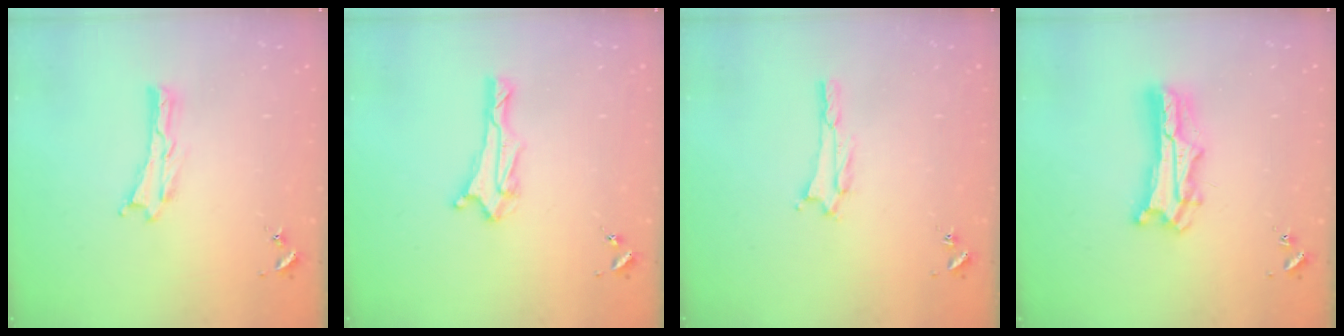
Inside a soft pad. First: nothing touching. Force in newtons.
{"total": 2.9, "press": 2.8, "slide": 0.7}
{"total": 1.5, "press": 1.5, "slide": 0.3}
{"total": 7.6, "press": 7.5, "slide": 0.7}